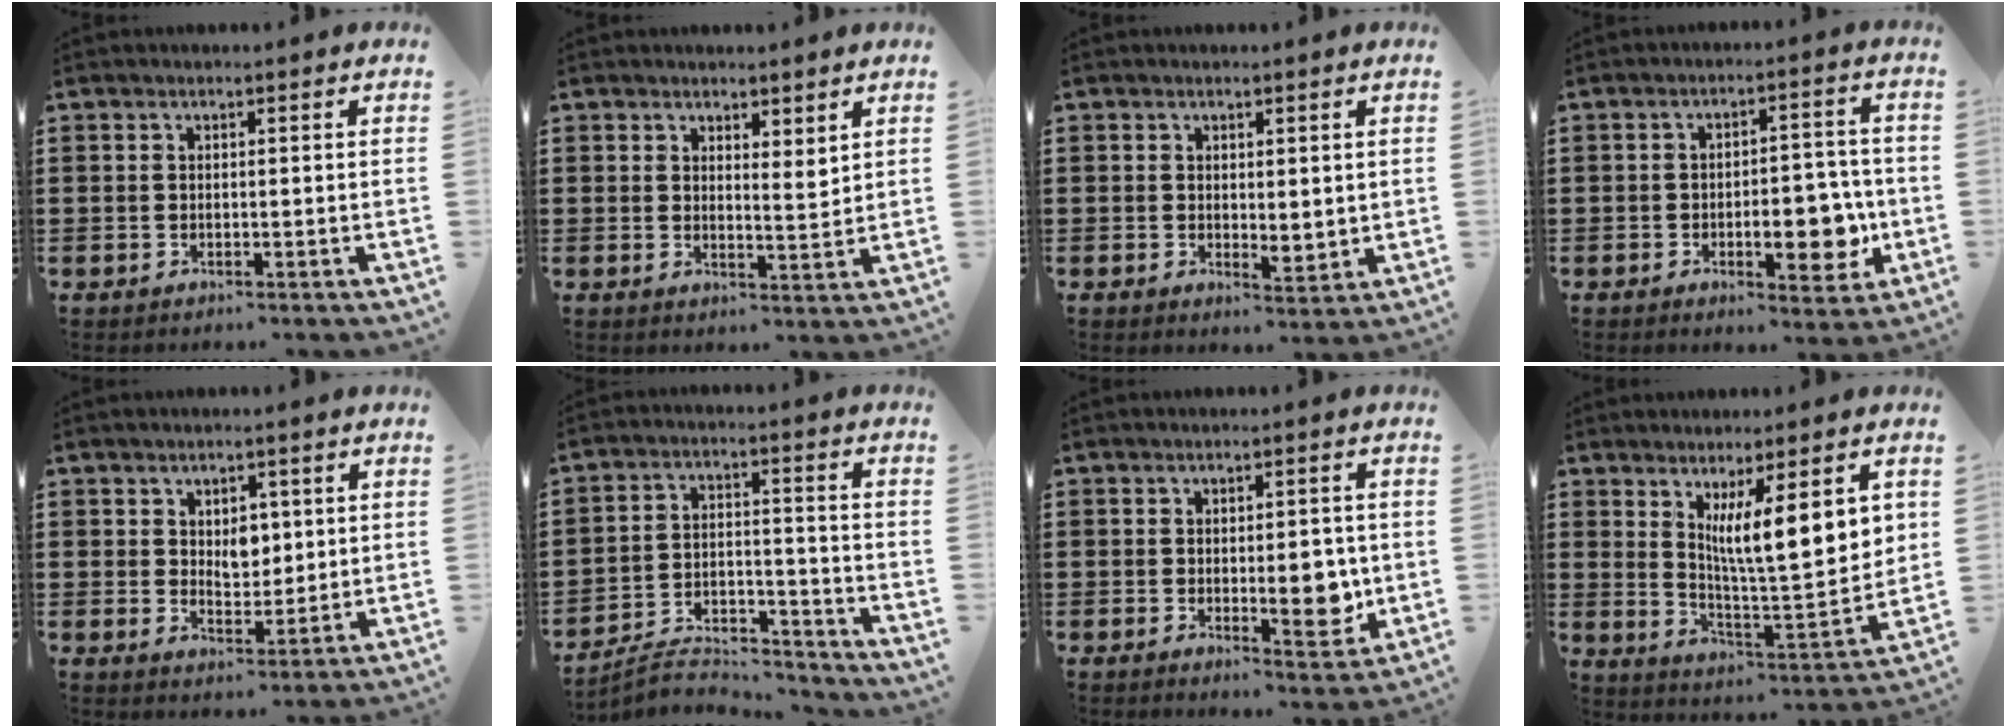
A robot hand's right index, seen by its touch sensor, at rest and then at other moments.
{"total": 2.7, "force": [2.6, 0.8, 0.5], "torque": [-0.017, 0.000, 0.049]}
{"total": 1.9, "force": [1.0, 1.3, 1.1], "torque": [-0.015, 0.002, 0.018]}
{"total": 8.1, "force": [-2.3, 3.6, 6.9], "torque": [-0.096, 0.002, -0.036]}
{"total": 3.9, "force": [1.4, 2.9, 2.2], "torque": [-0.029, 0.003, 0.018]}
{"total": 5.7, "force": [-5.4, 0.8, 1.4], "torque": [-0.036, 0.003, -0.107]}
{"total": 6.3, "force": [-0.4, 2.7, 5.6], "torque": [-0.071, -0.002, -0.008]}
{"total": 10.7, "force": [4.4, 1.7, 9.5], "torque": [-0.163, -0.022, 0.070]}